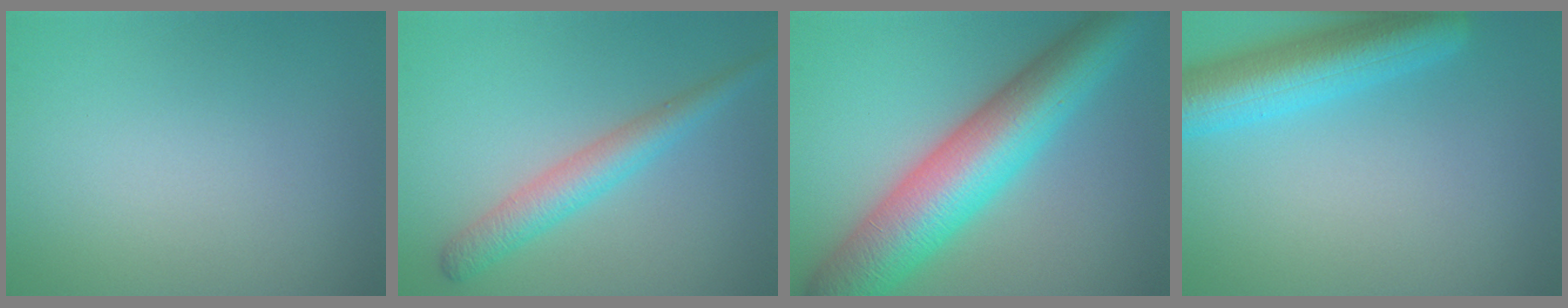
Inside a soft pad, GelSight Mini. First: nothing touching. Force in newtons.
{"total": 3.2, "press": 3.2, "slide": 0.2}
{"total": 10.2, "press": 10.2, "slide": 0.2}
{"total": 7.0, "press": 7.0, "slide": 0.3}